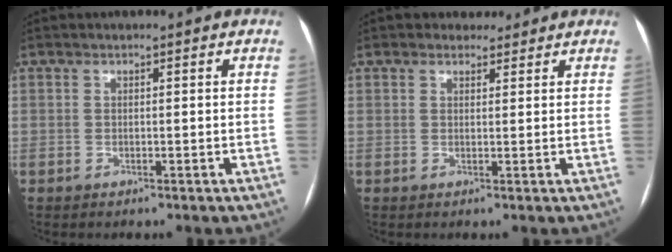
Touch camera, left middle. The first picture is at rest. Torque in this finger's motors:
{"motor_torque": [0.21, -0.28, 0.00, 0.00]}